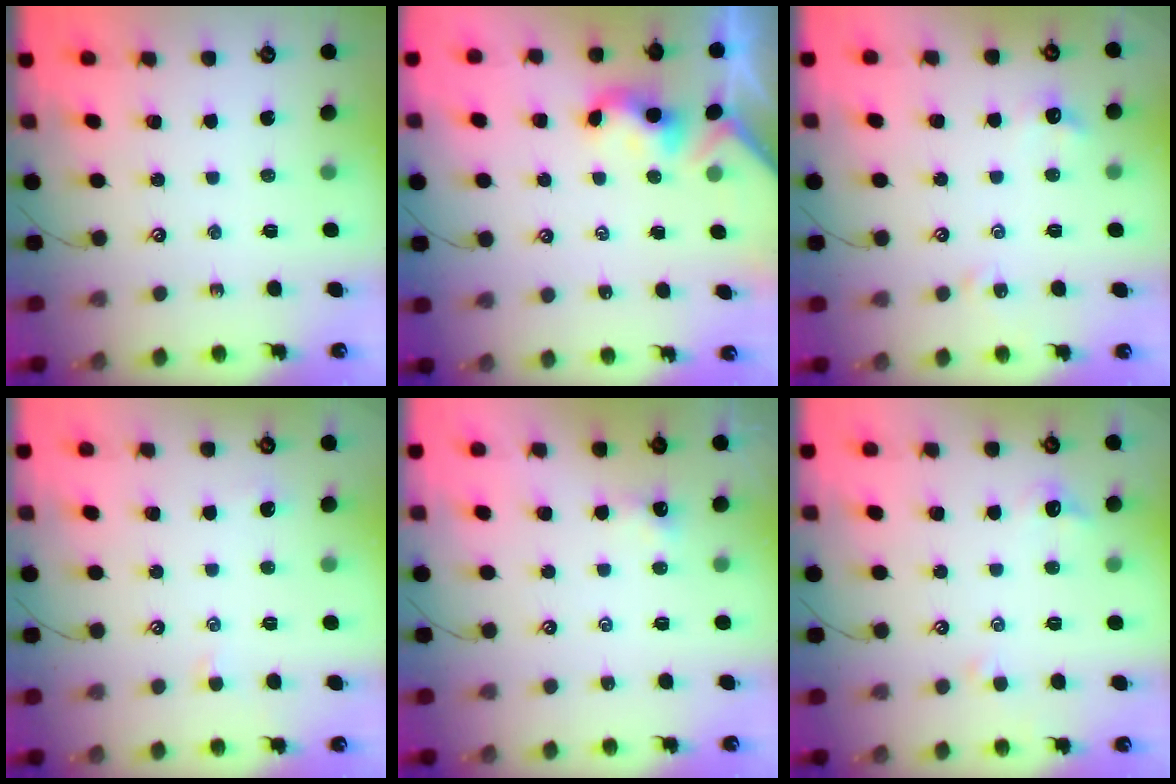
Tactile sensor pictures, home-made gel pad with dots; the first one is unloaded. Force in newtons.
{"total": 2.3, "press": 2.3, "slide": 0.2}
{"total": 2.3, "press": 2.2, "slide": 0.6}
{"total": 2.7, "press": 2.6, "slide": 0.3}
{"total": 1.4, "press": 1.4, "slide": 0.2}
{"total": 2.5, "press": 2.4, "slide": 0.7}